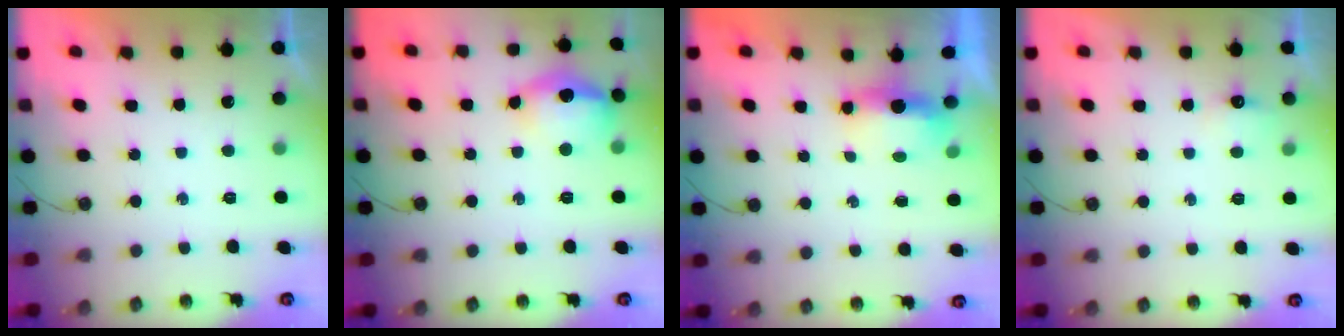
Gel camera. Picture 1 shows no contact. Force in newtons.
{"total": 14.3, "press": 14.3, "slide": 1.3}
{"total": 5.1, "press": 4.9, "slide": 1.3}
{"total": 3.9, "press": 3.8, "slide": 0.6}